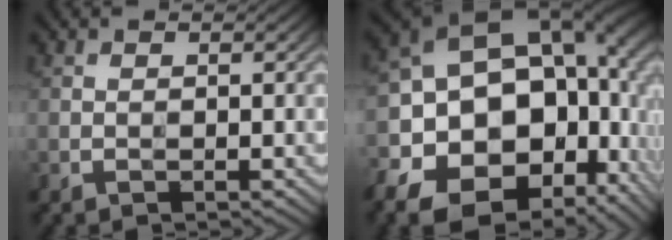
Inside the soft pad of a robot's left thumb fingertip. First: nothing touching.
{"total": 22.9, "force": [-5.3, 16.5, 15.0], "torque": [-0.281, -0.012, -0.077]}